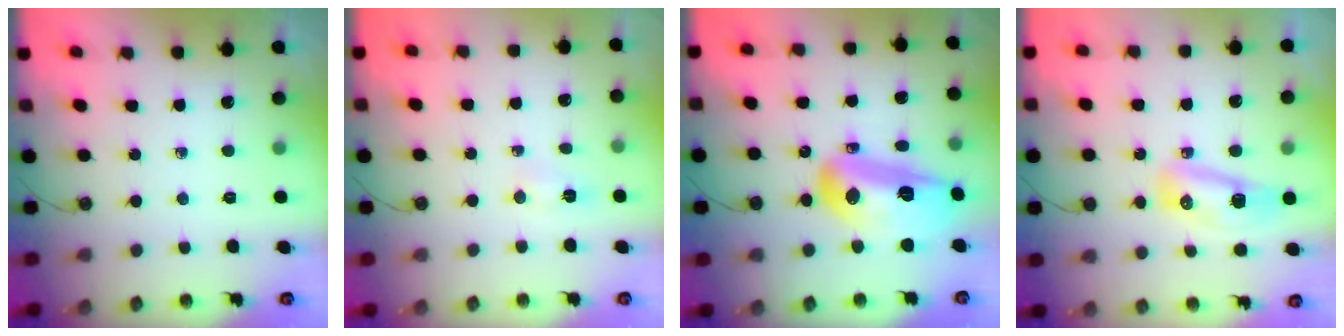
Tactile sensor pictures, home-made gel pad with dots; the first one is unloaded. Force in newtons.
{"total": 2.7, "press": 2.6, "slide": 0.3}
{"total": 29.9, "press": 24.6, "slide": 17.0}
{"total": 9.2, "press": 9.1, "slide": 1.3}